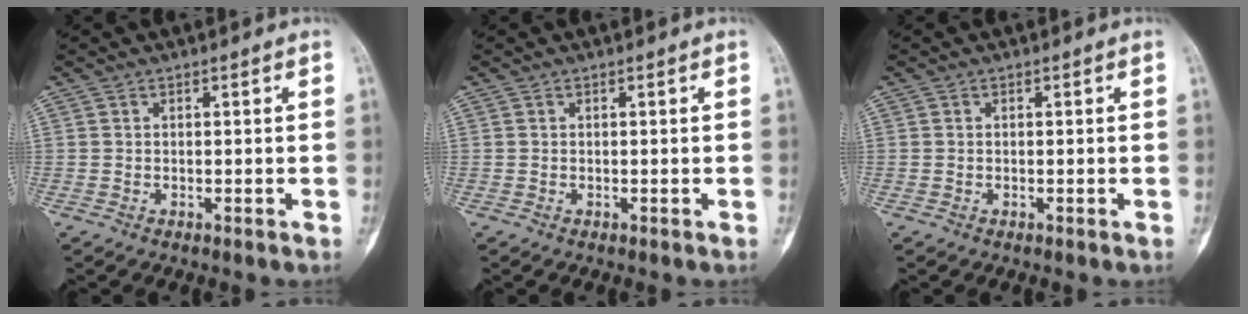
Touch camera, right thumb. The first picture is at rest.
{"total": 0.0}
{"total": 0.0}